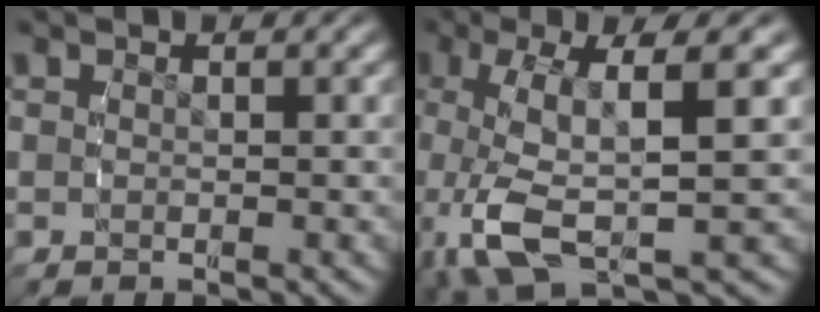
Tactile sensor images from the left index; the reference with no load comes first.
{"total": 7.5, "force": [-1.3, 3.5, 6.6], "torque": [-0.141, -0.020, -0.006]}